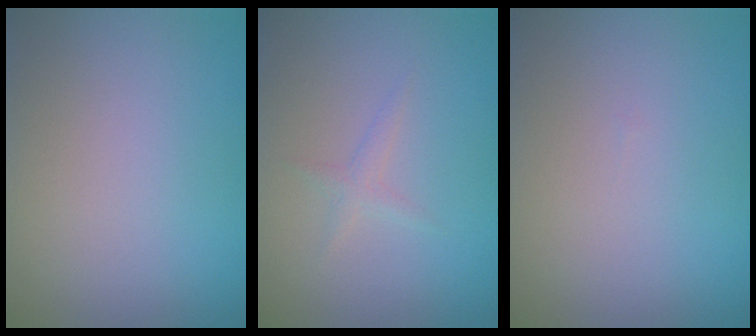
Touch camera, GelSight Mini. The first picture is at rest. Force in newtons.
{"total": 0.5, "press": 0.5, "slide": 0.0}
{"total": 0.0}